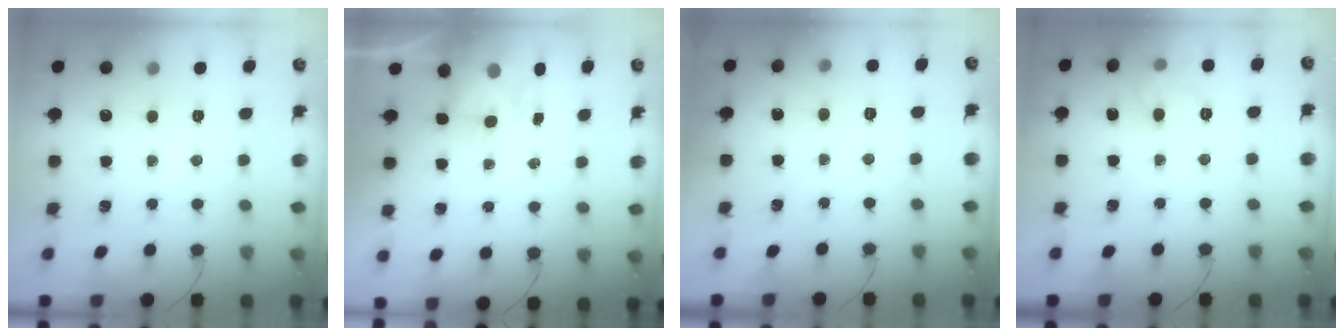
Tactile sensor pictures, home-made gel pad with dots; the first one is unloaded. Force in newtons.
{"total": 5.0, "press": 5.0, "slide": 0.5}
{"total": 4.9, "press": 4.7, "slide": 1.3}
{"total": 8.3, "press": 8.2, "slide": 0.6}